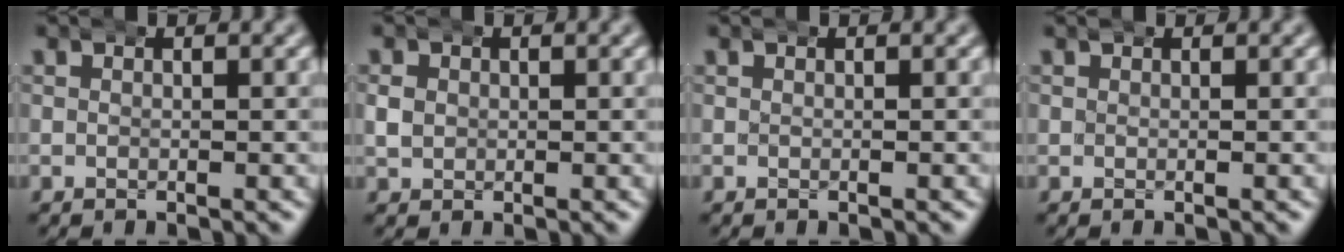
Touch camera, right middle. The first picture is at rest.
{"total": 1.8, "force": [-0.2, 1.8, 0.5], "torque": [-0.017, -0.001, 0.002]}
{"total": 0.0}
{"total": 0.0}